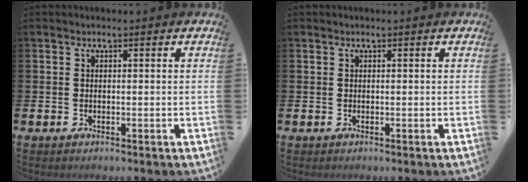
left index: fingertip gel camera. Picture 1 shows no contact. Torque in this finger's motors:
{"motor_torque": [-0.02, -0.01, 0.02, 0.01]}